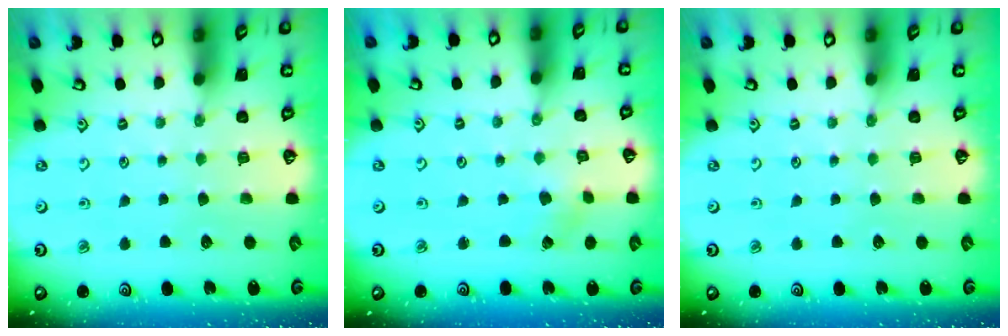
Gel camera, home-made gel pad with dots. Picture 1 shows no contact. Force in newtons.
{"total": 0.7, "press": 0.7, "slide": 0.0}
{"total": 0.0}